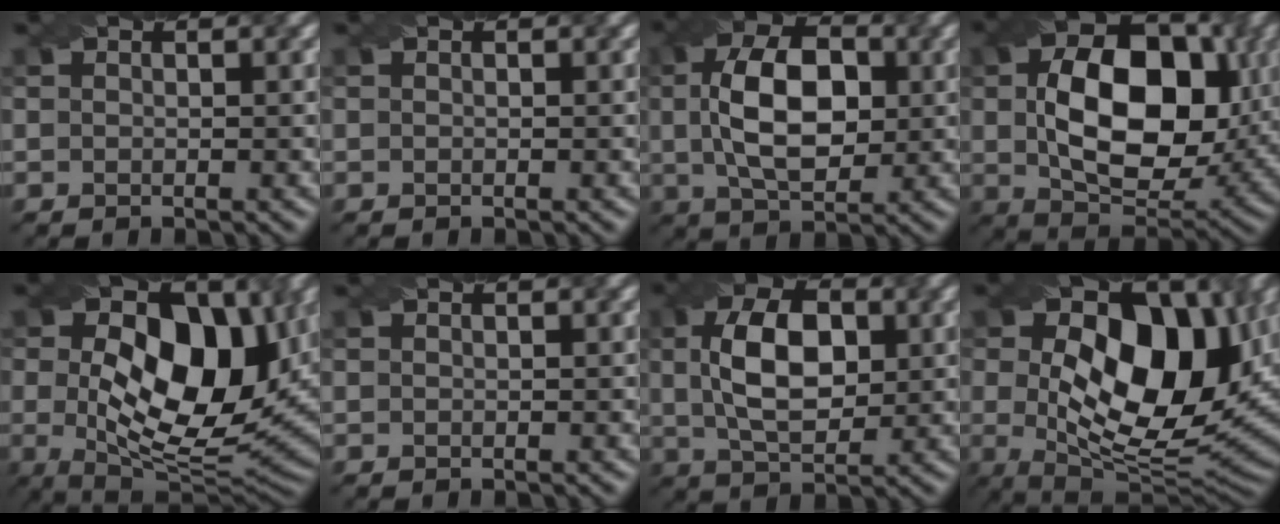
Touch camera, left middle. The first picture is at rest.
{"total": 1.3, "force": [-0.9, -0.5, -0.7], "torque": [0.001, 0.011, -0.005]}
{"total": 7.4, "force": [-0.4, 4.3, 6.0], "torque": [-0.130, 0.021, 0.003]}
{"total": 11.1, "force": [0.0, 7.1, 8.6], "torque": [-0.145, 0.010, 0.020]}
{"total": 13.4, "force": [1.1, 7.6, 11.0], "torque": [-0.170, 0.000, 0.028]}
{"total": 0.8, "force": [-0.6, -0.3, -0.5], "torque": [0.003, 0.005, -0.005]}
{"total": 6.1, "force": [-0.2, 3.5, 5.0], "torque": [-0.106, 0.023, 0.010]}
{"total": 14.4, "force": [1.6, 8.3, 11.6], "torque": [-0.182, 0.001, 0.041]}